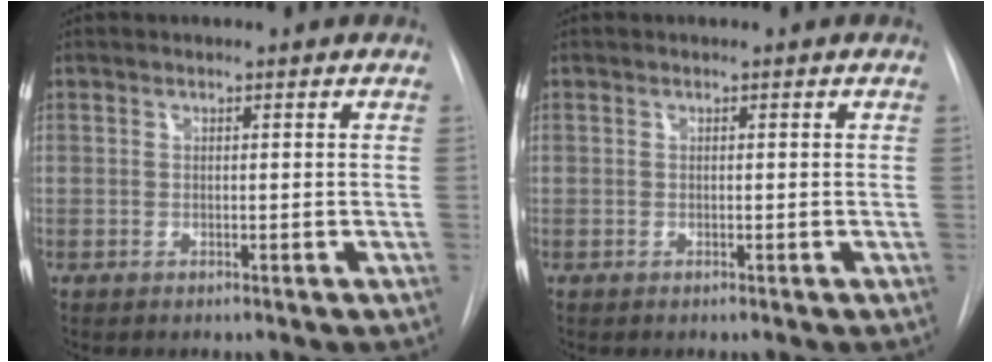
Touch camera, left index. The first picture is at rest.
{"total": 0.0}